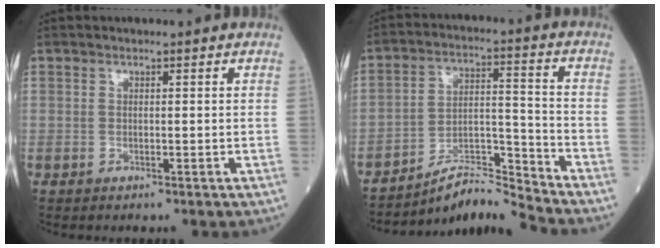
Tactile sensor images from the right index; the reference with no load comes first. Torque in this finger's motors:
{"motor_torque": [0.37, -0.68, 0.08, -0.02]}